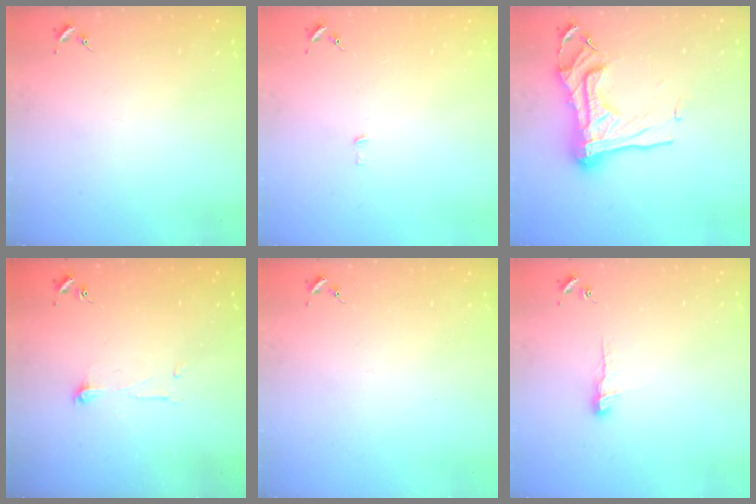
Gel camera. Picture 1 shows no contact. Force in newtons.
{"total": 1.9, "press": 1.9, "slide": 0.1}
{"total": 20.6, "press": 20.5, "slide": 1.9}
{"total": 4.4, "press": 4.4, "slide": 0.3}
{"total": 0.0}
{"total": 6.3, "press": 6.2, "slide": 0.8}